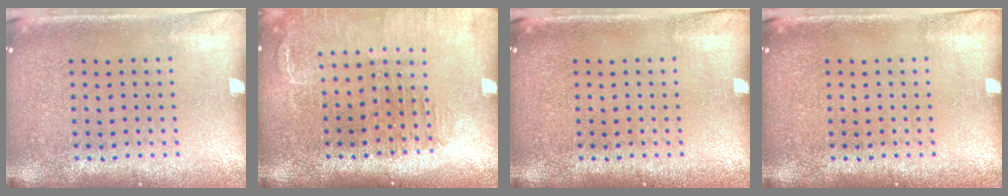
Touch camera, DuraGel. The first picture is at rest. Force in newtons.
{"total": 1.4, "press": 1.4, "slide": 0.1}
{"total": 0.0}
{"total": 0.0}